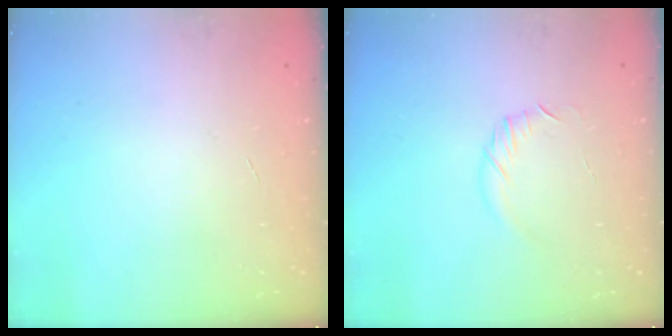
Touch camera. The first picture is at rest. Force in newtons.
{"total": 5.2, "press": 5.0, "slide": 1.4}